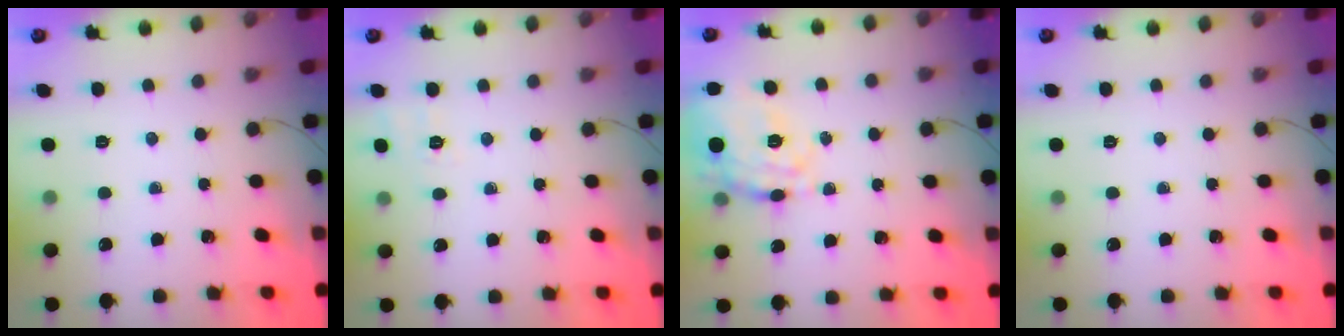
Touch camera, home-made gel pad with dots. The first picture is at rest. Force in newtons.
{"total": 2.7, "press": 1.6, "slide": 2.1}
{"total": 20.1, "press": 20.0, "slide": 1.5}
{"total": 0.0}